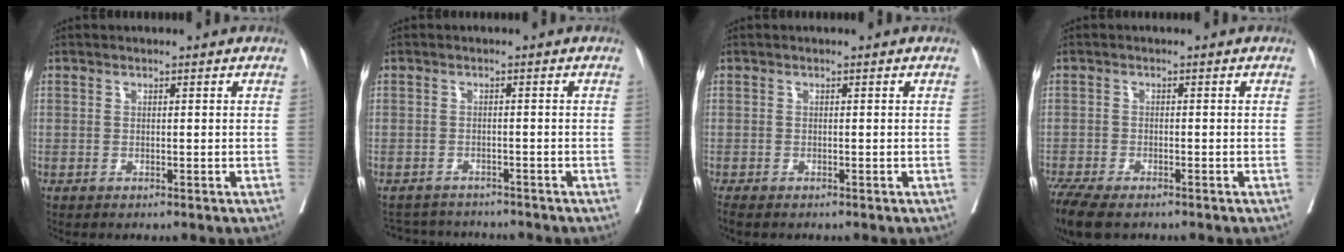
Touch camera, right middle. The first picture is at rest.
{"total": 7.6, "force": [-7.4, 1.2, 1.2], "torque": [-0.019, 0.007, -0.103]}
{"total": 2.7, "force": [-2.4, 0.3, 1.3], "torque": [-0.019, -0.006, -0.037]}
{"total": 8.8, "force": [-6.8, 2.6, 4.8], "torque": [-0.091, -0.016, -0.114]}